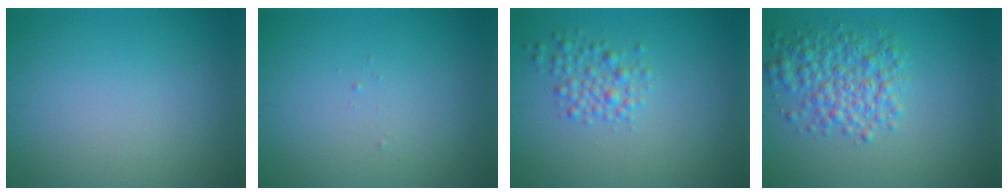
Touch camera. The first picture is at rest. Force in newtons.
{"total": 0.0}
{"total": 2.3, "press": 2.3, "slide": 0.1}
{"total": 4.5, "press": 4.5, "slide": 0.1}